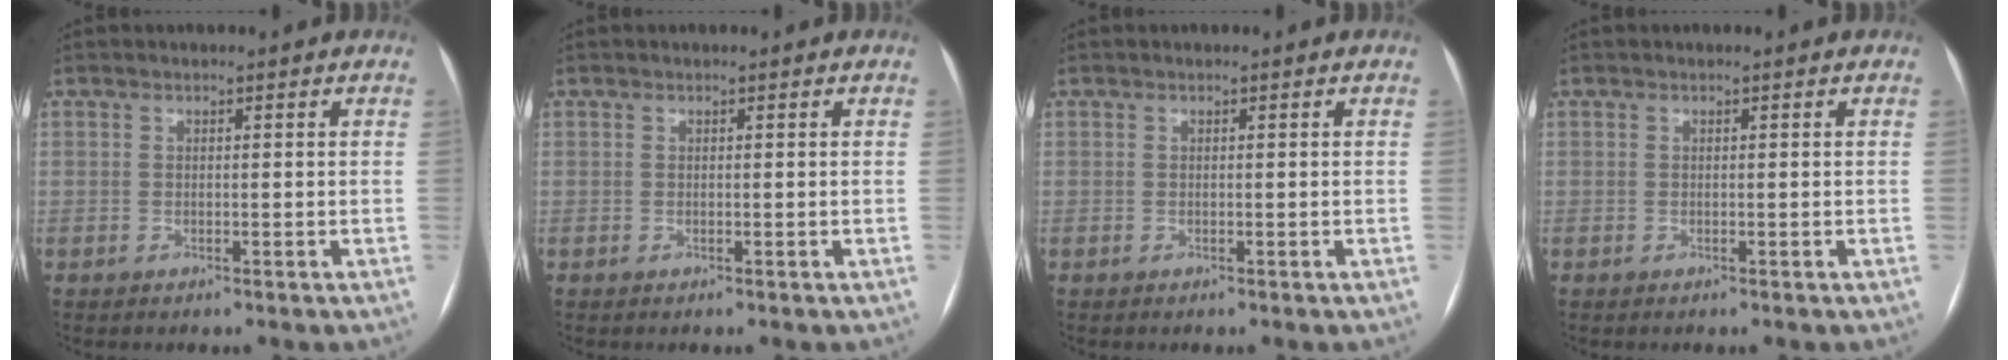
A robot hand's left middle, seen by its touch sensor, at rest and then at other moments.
{"total": 0.0}
{"total": 0.0}
{"total": 0.0}